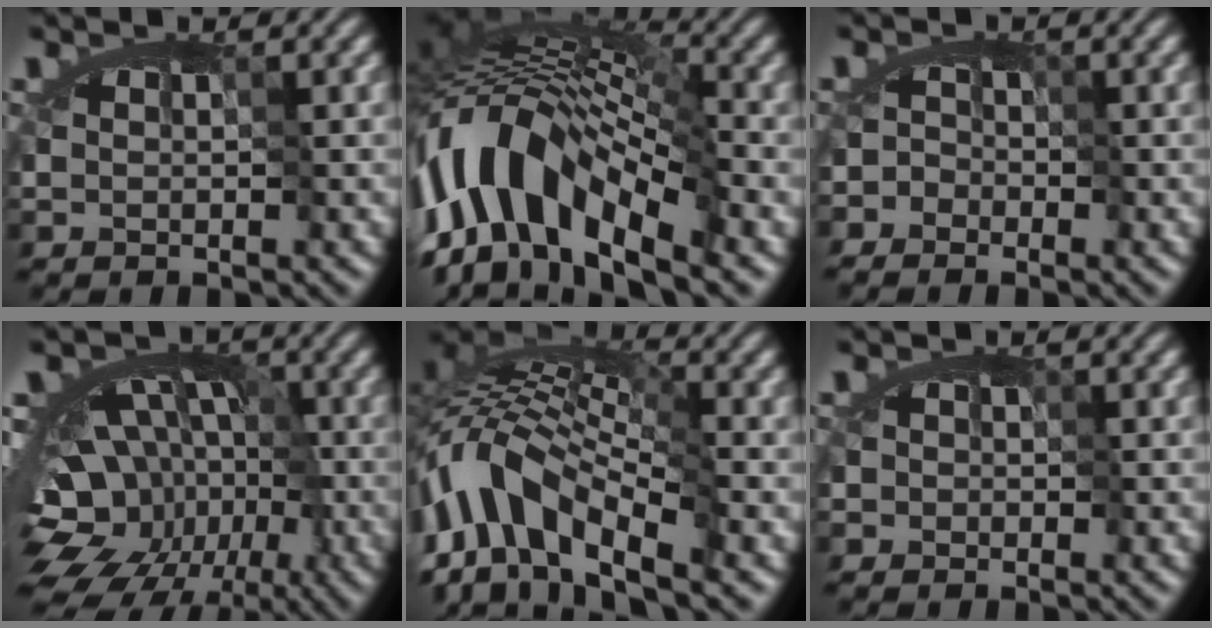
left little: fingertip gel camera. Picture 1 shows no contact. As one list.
[{"total": 12.9, "force": [-6.0, 5.8, 9.8], "torque": [-0.170, 0.013, -0.116]}, {"total": 1.5, "force": [-1.2, 0.8, -0.1], "torque": [0.008, 0.000, -0.024]}, {"total": 14.1, "force": [-6.1, 10.1, 7.7], "torque": [-0.105, -0.014, -0.085]}, {"total": 9.4, "force": [-6.5, 3.5, 5.9], "torque": [-0.099, 0.005, -0.139]}, {"total": 0.5, "force": [-0.4, 0.1, -0.3], "torque": [0.001, -0.002, -0.003]}]